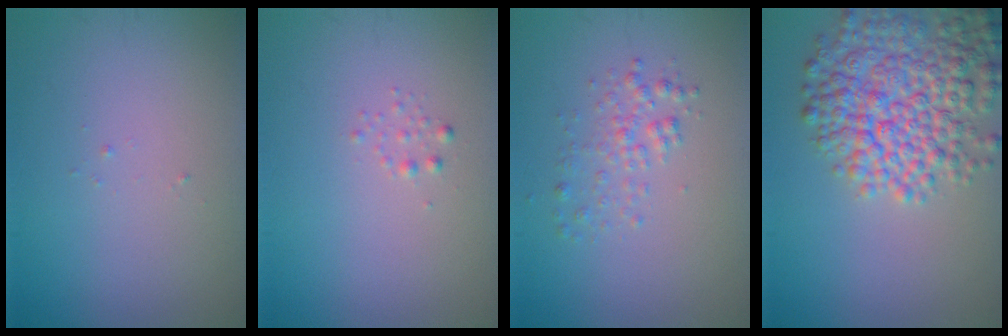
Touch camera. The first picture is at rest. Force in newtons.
{"total": 0.6, "press": 0.6, "slide": 0.1}
{"total": 1.8, "press": 1.8, "slide": 0.0}
{"total": 8.0, "press": 7.9, "slide": 0.5}